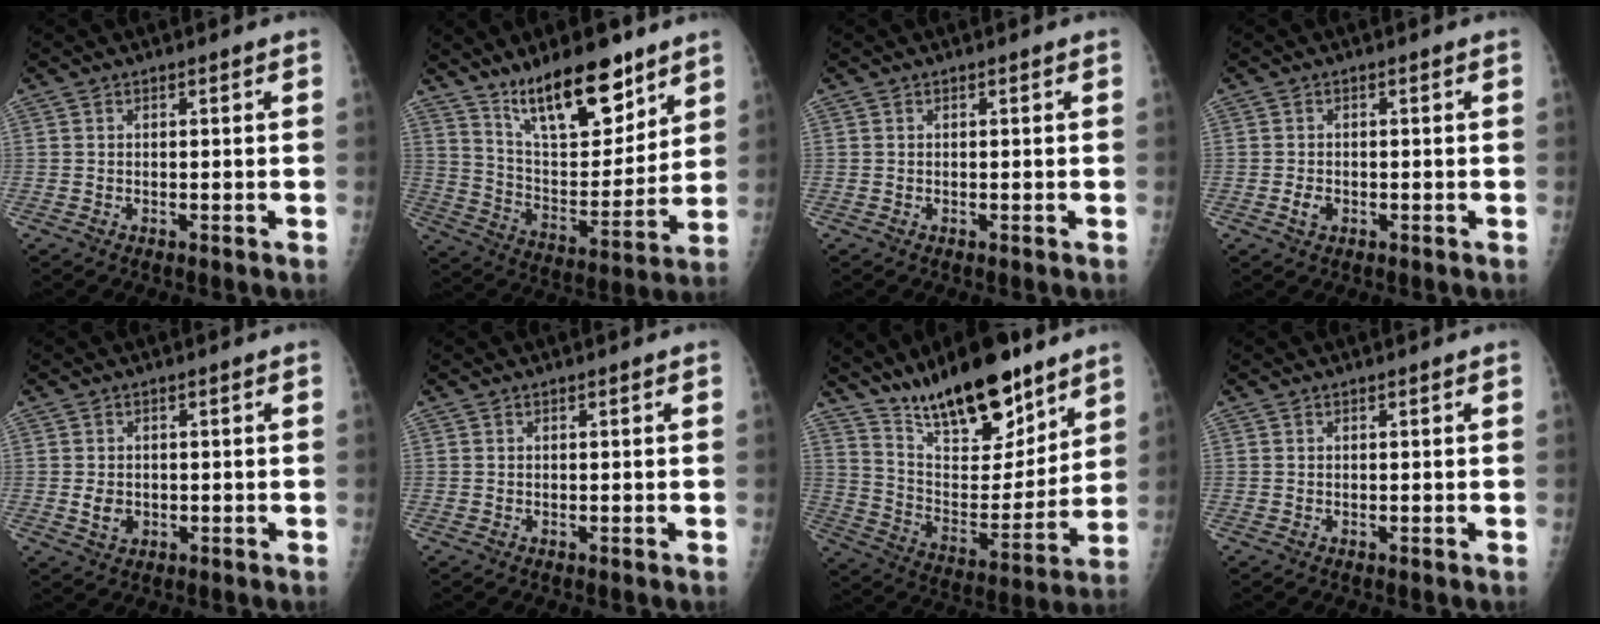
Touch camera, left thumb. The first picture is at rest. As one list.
[{"total": 18.7, "force": [12.8, 7.0, 11.7], "torque": [-0.143, -0.082, 0.224]}, {"total": 0.0}, {"total": 2.0, "force": [-0.7, 1.5, 1.2], "torque": [-0.019, 0.002, -0.011]}, {"total": 3.0, "force": [-0.4, 2.4, 1.8], "torque": [-0.024, 0.000, -0.001]}, {"total": 0.0}, {"total": 21.4, "force": [15.8, 7.6, 12.3], "torque": [-0.155, -0.088, 0.270]}, {"total": 0.0}]